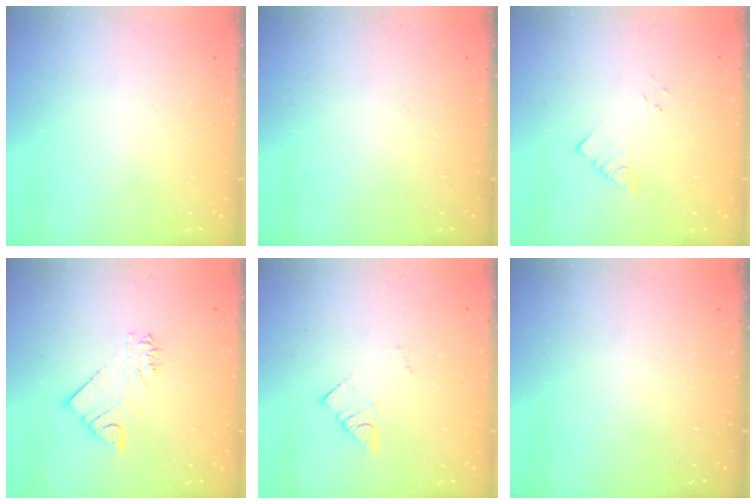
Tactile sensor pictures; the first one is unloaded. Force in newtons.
{"total": 0.0}
{"total": 2.9, "press": 2.9, "slide": 0.4}
{"total": 4.0, "press": 4.0, "slide": 0.2}
{"total": 2.6, "press": 2.6, "slide": 0.1}
{"total": 0.0}